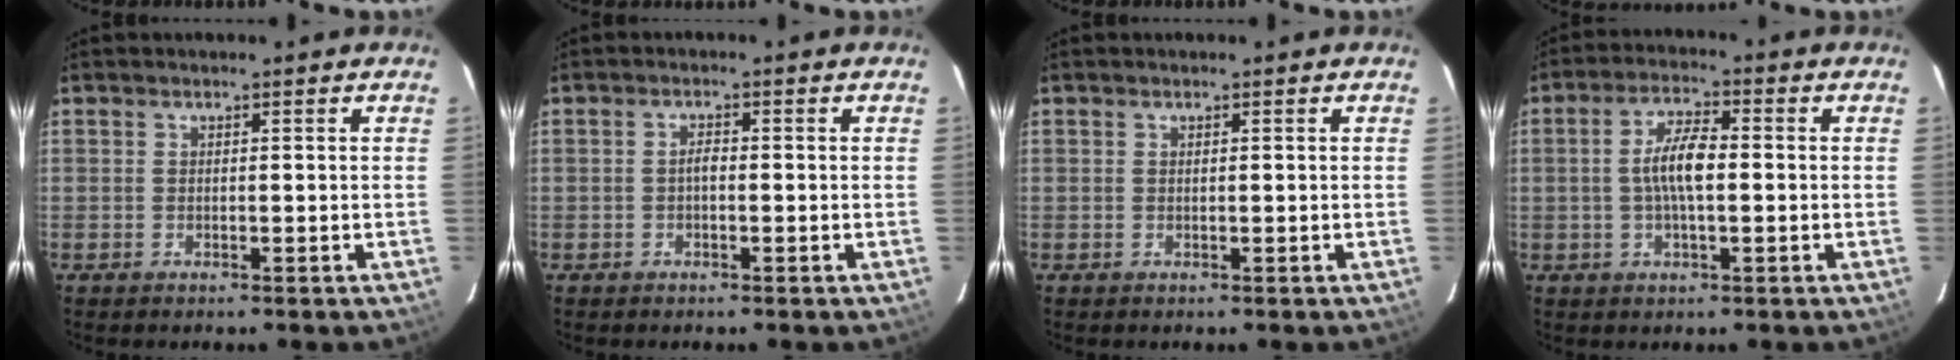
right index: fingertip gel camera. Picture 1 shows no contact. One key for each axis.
{"total": 1.3, "fx": -0.3, "fy": 0.6, "fz": 1.1, "tx": -0.021, "ty": 0.007, "tz": -0.008}
{"total": 0.0}
{"total": 6.7, "fx": -0.3, "fy": 2.0, "fz": 6.4, "tx": -0.122, "ty": 0.010, "tz": -0.005}